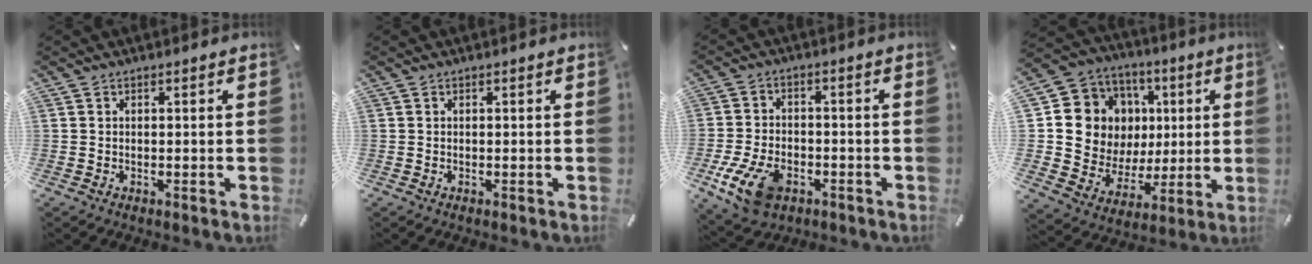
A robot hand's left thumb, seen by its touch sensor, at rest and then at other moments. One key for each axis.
{"total": 0.0}
{"total": 11.2, "fx": -5.0, "fy": 7.2, "fz": 6.9, "tx": -0.143, "ty": 0.014, "tz": -0.089}
{"total": 13.3, "fx": 2.7, "fy": 12.7, "fz": 3.1, "tx": -0.047, "ty": -0.028, "tz": 0.070}